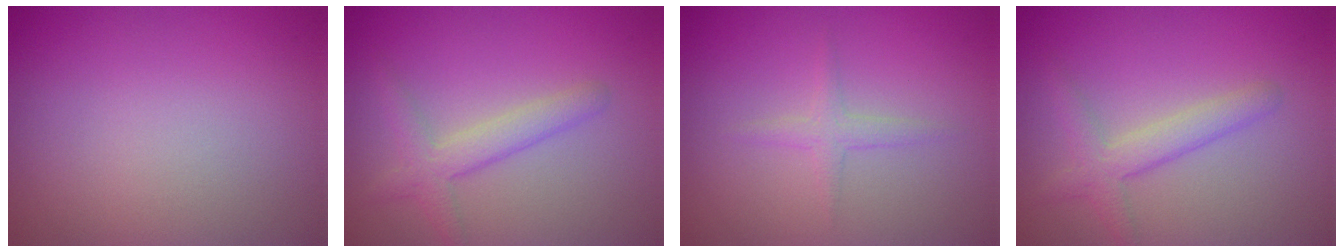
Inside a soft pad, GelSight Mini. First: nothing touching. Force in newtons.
{"total": 2.7, "press": 2.6, "slide": 0.1}
{"total": 1.3, "press": 1.3, "slide": 0.1}
{"total": 2.7, "press": 2.6, "slide": 0.1}